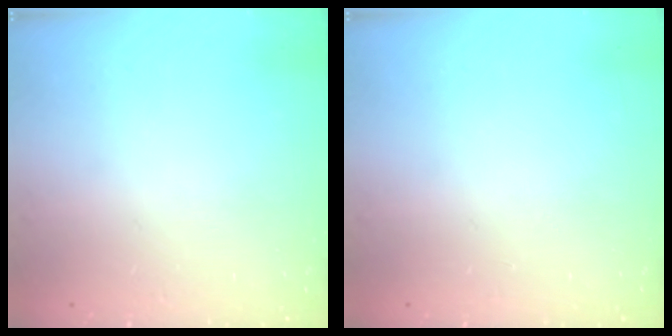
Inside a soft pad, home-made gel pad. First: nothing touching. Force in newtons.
{"total": 0.0}